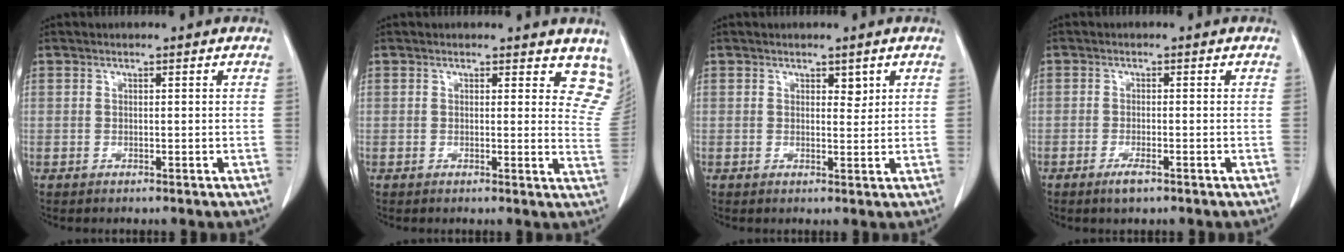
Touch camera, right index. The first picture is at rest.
{"total": 7.5, "force": [6.7, 2.9, 1.8], "torque": [0.016, -0.024, 0.040]}
{"total": 1.6, "force": [0.9, 0.8, 0.9], "torque": [-0.010, -0.006, 0.015]}
{"total": 2.4, "force": [-1.5, 0.4, 1.8], "torque": [-0.034, -0.002, -0.027]}